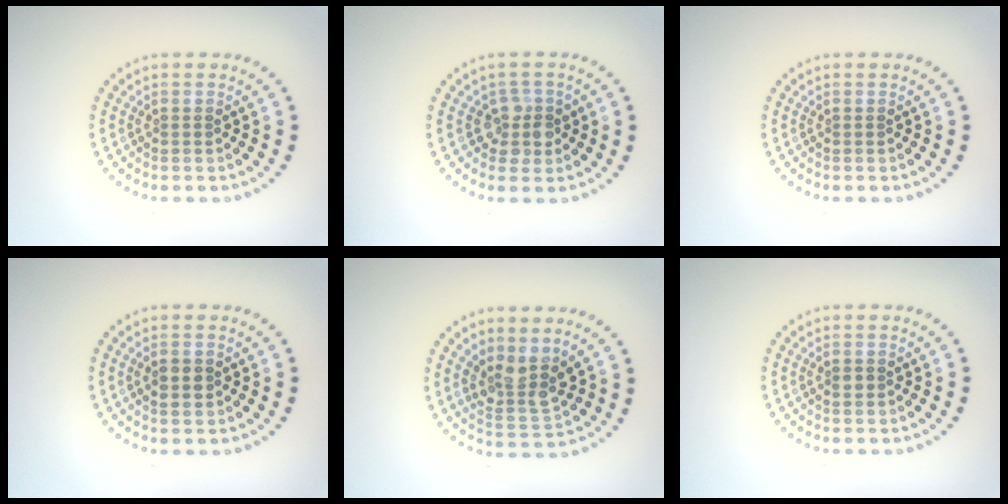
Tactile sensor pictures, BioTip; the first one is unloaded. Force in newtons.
{"total": 2.2, "press": 2.0, "slide": 1.0}
{"total": 0.0}
{"total": 1.3, "press": 1.3, "slide": 0.1}
{"total": 3.6, "press": 3.2, "slide": 1.7}
{"total": 0.9, "press": 0.9, "slide": 0.1}